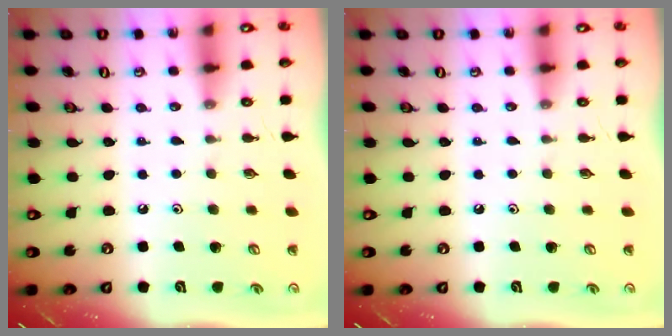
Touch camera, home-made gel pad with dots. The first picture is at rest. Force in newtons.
{"total": 0.0}